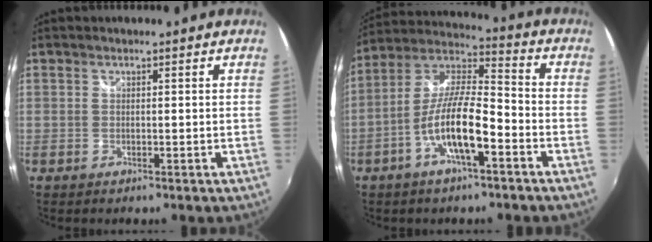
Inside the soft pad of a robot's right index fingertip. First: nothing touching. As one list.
[{"total": 12.5, "force": [-5.3, 3.0, 10.9], "torque": [-0.217, 0.000, -0.100]}]